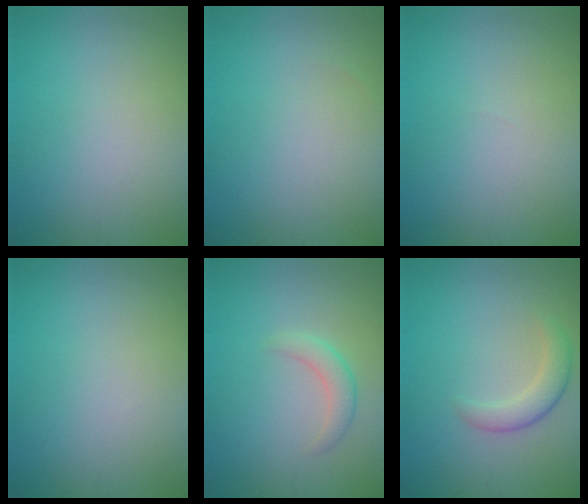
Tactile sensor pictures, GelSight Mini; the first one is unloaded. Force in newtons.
{"total": 0.0}
{"total": 0.0}
{"total": 0.0}
{"total": 1.9, "press": 1.9, "slide": 0.1}
{"total": 2.5, "press": 2.5, "slide": 0.2}